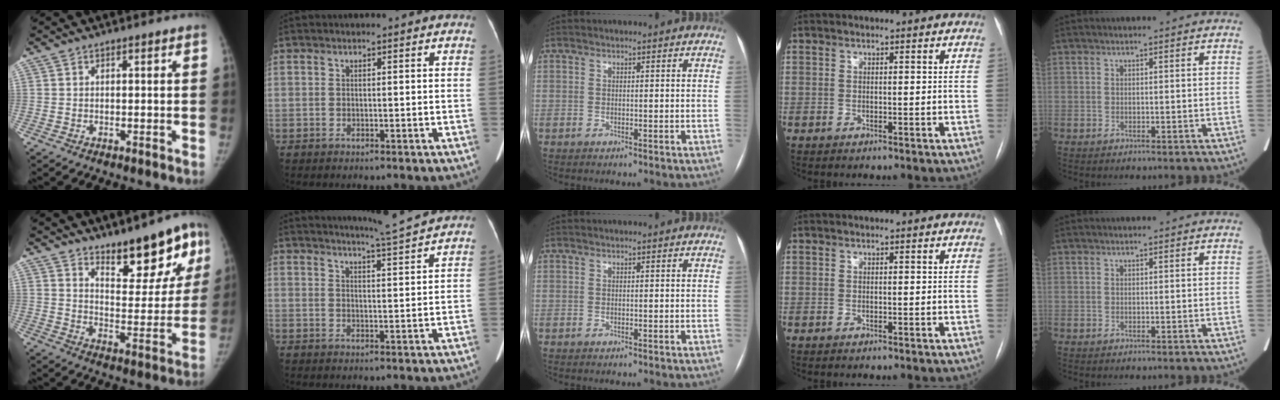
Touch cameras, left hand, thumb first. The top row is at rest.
{"thumb": {"total": 14.5, "force": [9.6, 5.6, 9.3], "torque": [-0.068, -0.064, 0.145]}, "index": {"total": 5.9, "force": [5.5, -1.6, 1.2], "torque": [-0.030, -0.013, 0.081]}}